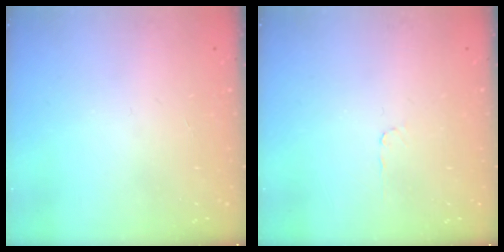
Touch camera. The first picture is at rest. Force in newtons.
{"total": 2.8, "press": 2.8, "slide": 0.4}